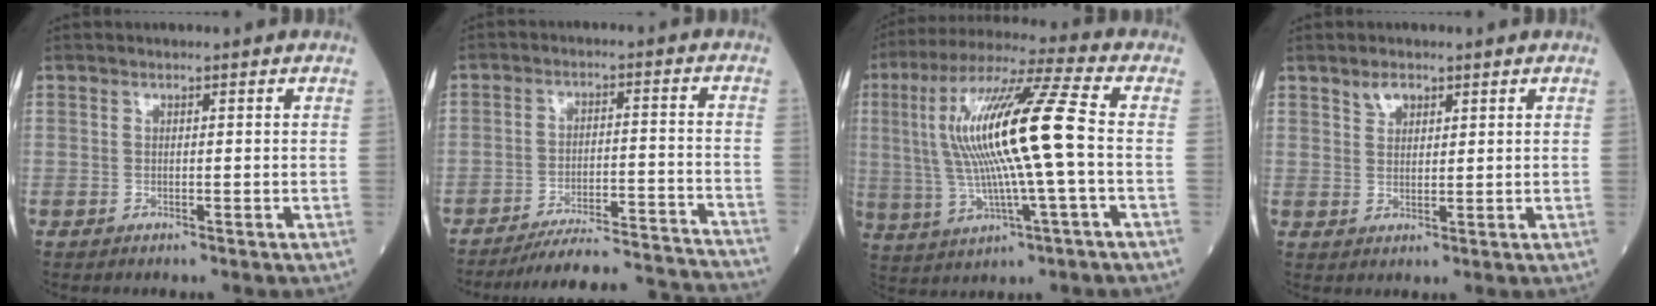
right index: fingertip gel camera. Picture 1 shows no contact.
{"total": 18.5, "force": [-18.0, 0.2, 4.1], "torque": [-0.046, 0.002, -0.242]}
{"total": 17.6, "force": [1.0, 0.9, 17.6], "torque": [-0.353, 0.021, 0.017]}
{"total": 2.4, "force": [1.7, 1.3, 1.1], "torque": [-0.022, 0.003, 0.035]}